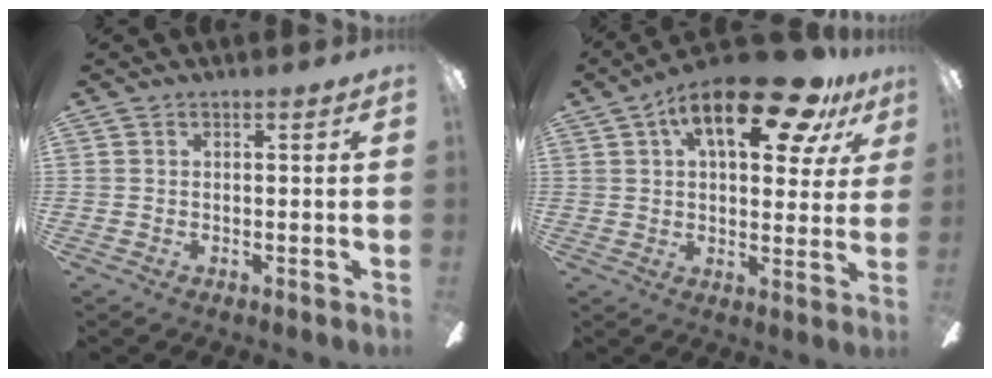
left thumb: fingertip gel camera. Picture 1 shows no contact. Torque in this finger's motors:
{"motor_torque": [0.32, 0.48, 1.72, -1.05, 0.33]}